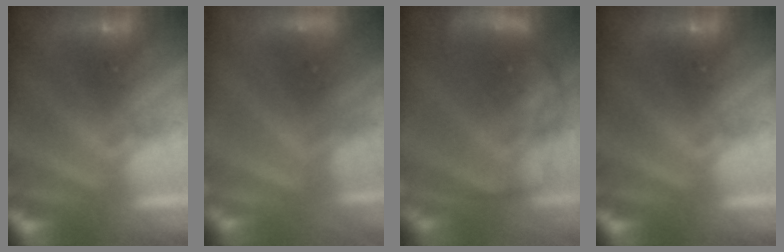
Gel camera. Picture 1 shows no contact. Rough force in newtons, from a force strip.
{"total": 3.9}
{"total": 8.0}
{"total": 0.0}